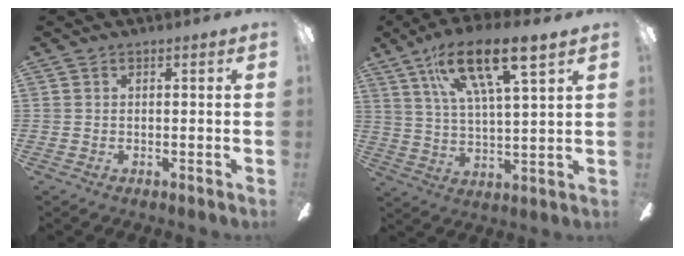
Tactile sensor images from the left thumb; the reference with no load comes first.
{"total": 16.1, "force": [10.2, 3.9, 11.8], "torque": [-0.213, -0.042, 0.168]}